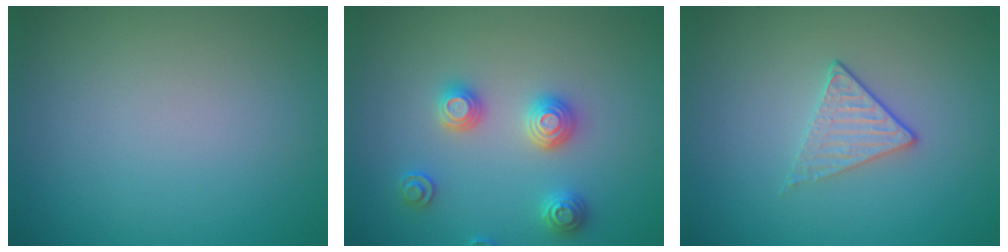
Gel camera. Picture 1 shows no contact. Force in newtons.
{"total": 2.9, "press": 2.9, "slide": 0.2}
{"total": 1.7, "press": 1.4, "slide": 1.0}